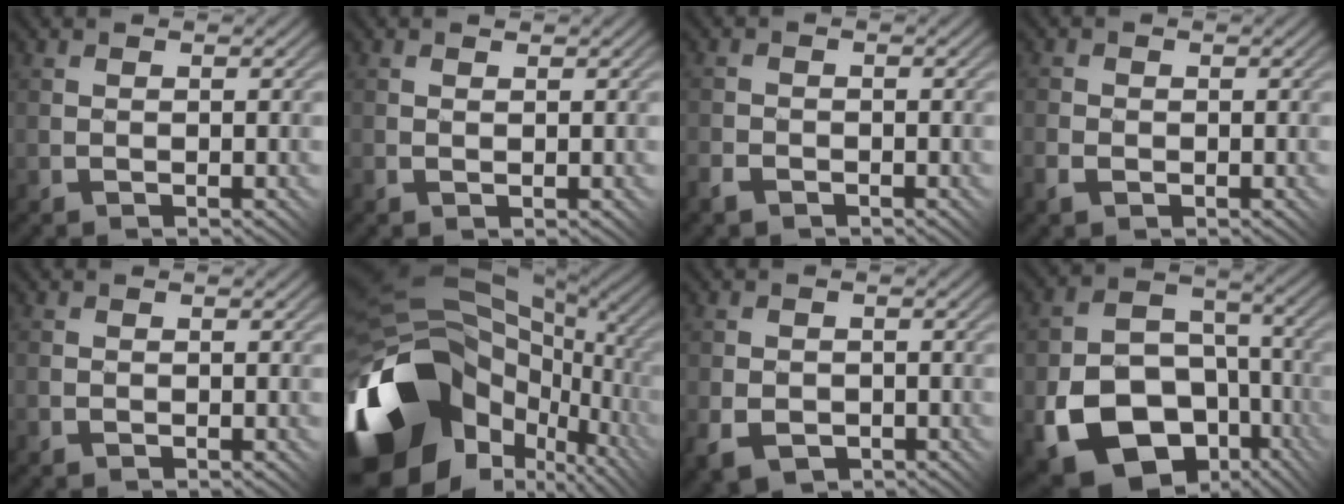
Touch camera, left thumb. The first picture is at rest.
{"total": 0.6, "force": [0.4, 0.3, 0.4], "torque": [-0.006, 0.000, 0.010]}
{"total": 2.3, "force": [-1.7, 1.3, 0.6], "torque": [-0.021, -0.003, -0.040]}
{"total": 2.5, "force": [-1.2, 2.0, 1.1], "torque": [-0.024, -0.004, -0.026]}
{"total": 0.6, "force": [-0.4, 0.4, -0.1], "torque": [0.005, -0.002, -0.010]}
{"total": 19.7, "force": [-4.9, 13.9, 13.1], "torque": [-0.299, -0.025, -0.068]}
{"total": 4.3, "force": [-1.9, 3.2, 2.2], "torque": [-0.045, -0.014, -0.031]}
{"total": 15.1, "force": [-6.2, 10.9, 8.4], "torque": [-0.156, -0.042, -0.093]}